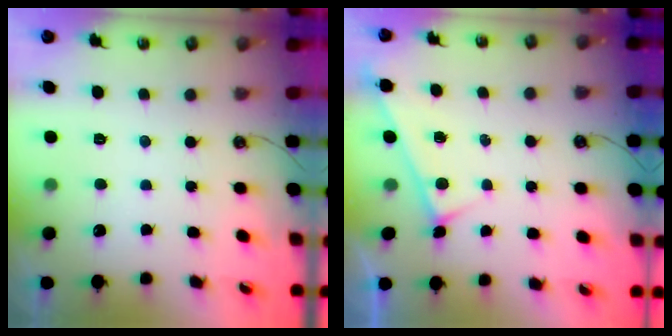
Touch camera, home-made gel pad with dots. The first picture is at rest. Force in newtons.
{"total": 2.8, "press": 2.8, "slide": 0.1}